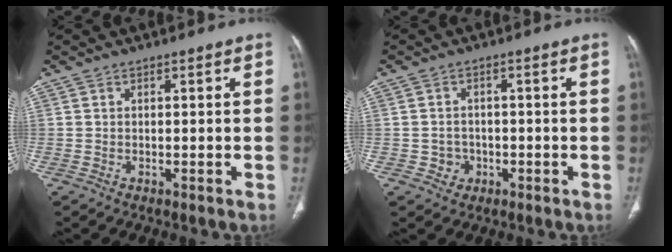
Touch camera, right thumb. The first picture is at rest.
{"total": 2.9, "force": [-0.9, 2.6, 0.6], "torque": [0.005, 0.009, -0.012]}